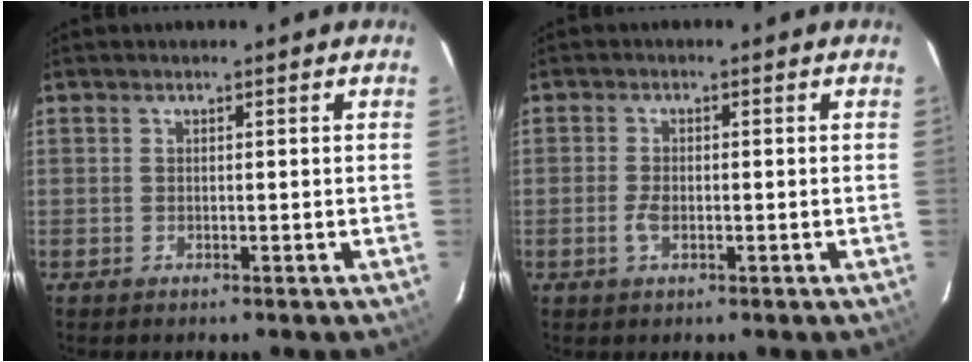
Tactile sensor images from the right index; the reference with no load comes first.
{"total": 2.6, "force": [-0.8, 1.3, 2.0], "torque": [-0.045, -0.001, -0.015]}